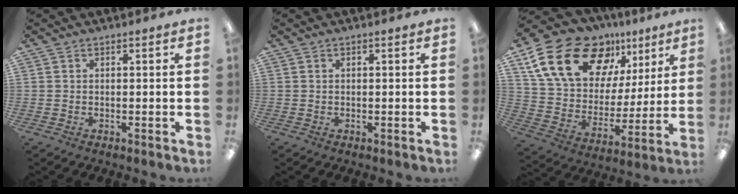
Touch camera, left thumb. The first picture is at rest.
{"total": 0.0}
{"total": 22.4, "force": [13.1, 13.3, 12.3], "torque": [-0.213, -0.060, 0.242]}